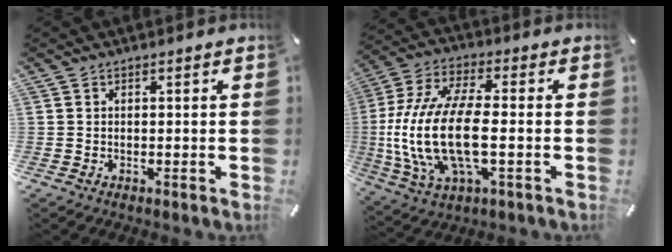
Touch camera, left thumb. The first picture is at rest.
{"total": 18.3, "force": [-2.0, 7.9, 16.3], "torque": [-0.361, -0.015, -0.038]}